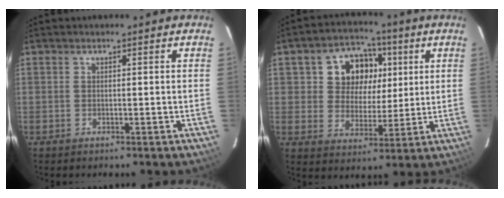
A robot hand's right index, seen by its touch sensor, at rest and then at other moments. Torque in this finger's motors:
{"motor_torque": [0.50, 0.27, 0.18, 0.07]}